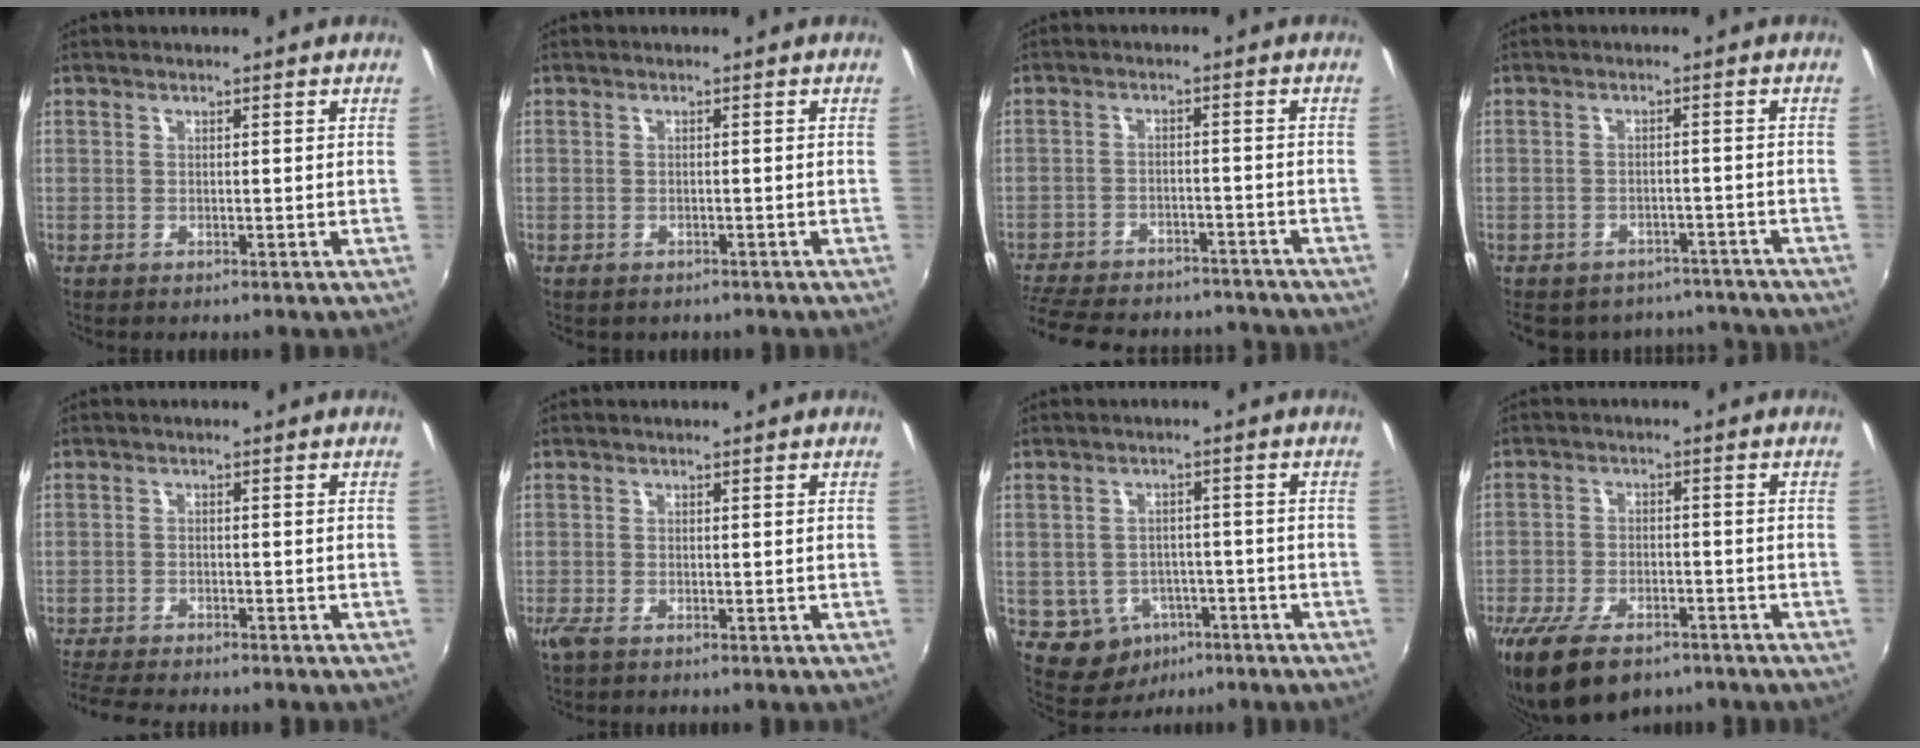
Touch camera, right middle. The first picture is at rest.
{"total": 1.4, "force": [-1.0, 0.8, 0.5], "torque": [-0.013, -0.004, -0.011]}
{"total": 20.6, "force": [-17.5, 7.5, 8.0], "torque": [-0.187, 0.001, -0.238]}
{"total": 12.9, "force": [-10.9, 5.8, 3.7], "torque": [-0.086, 0.008, -0.130]}
{"total": 7.7, "force": [-6.9, 1.0, 3.1], "torque": [-0.084, -0.026, -0.116]}
{"total": 1.7, "force": [-0.9, 0.3, 1.4], "torque": [-0.029, -0.007, -0.018]}
{"total": 7.5, "force": [-3.6, 6.2, 2.2], "torque": [-0.060, 0.008, -0.032]}
{"total": 12.9, "force": [-9.1, 5.9, 7.1], "torque": [-0.166, -0.032, -0.154]}